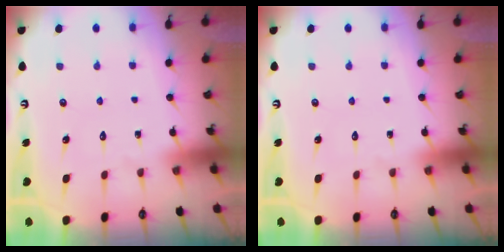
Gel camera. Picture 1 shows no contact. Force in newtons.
{"total": 0.0}